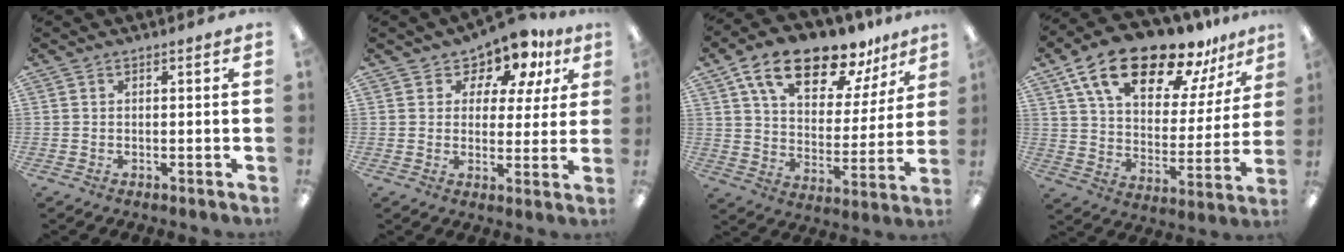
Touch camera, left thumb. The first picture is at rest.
{"total": 7.8, "force": [5.9, 4.4, 2.4], "torque": [-0.054, -0.045, 0.105]}
{"total": 17.6, "force": [12.3, 7.9, 9.8], "torque": [-0.167, -0.064, 0.213]}
{"total": 21.4, "force": [15.4, 8.8, 12.0], "torque": [-0.206, -0.090, 0.265]}